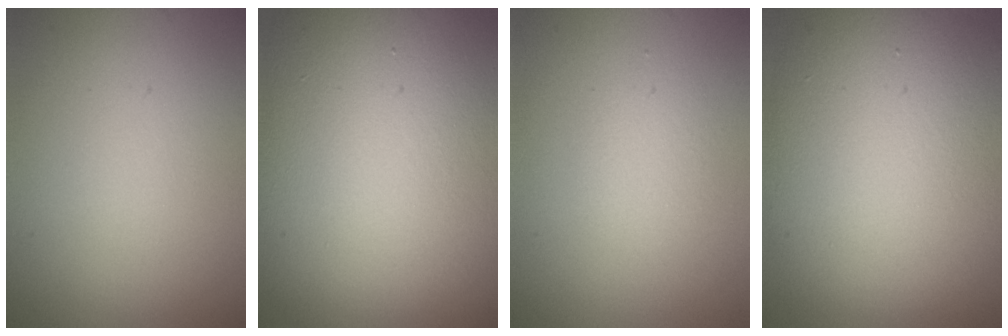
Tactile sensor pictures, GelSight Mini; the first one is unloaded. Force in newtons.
{"total": 19.7, "press": 19.7, "slide": 1.2}
{"total": 1.3, "press": 1.3, "slide": 0.2}
{"total": 13.6, "press": 13.6, "slide": 1.1}